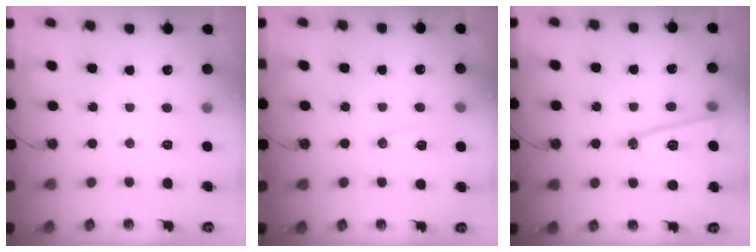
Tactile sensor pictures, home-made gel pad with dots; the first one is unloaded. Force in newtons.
{"total": 8.2, "press": 8.2, "slide": 0.7}
{"total": 14.6, "press": 14.2, "slide": 3.4}